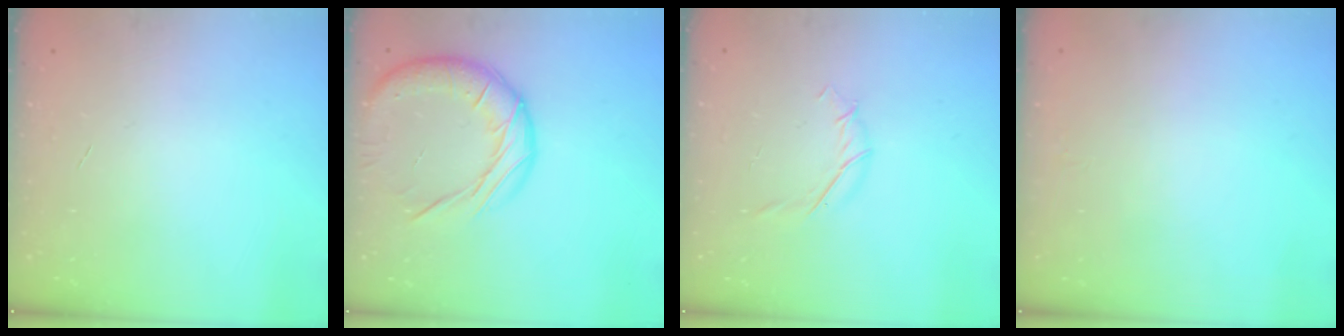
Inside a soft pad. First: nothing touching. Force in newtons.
{"total": 18.5, "press": 18.4, "slide": 1.8}
{"total": 5.6, "press": 5.3, "slide": 1.6}
{"total": 0.0}